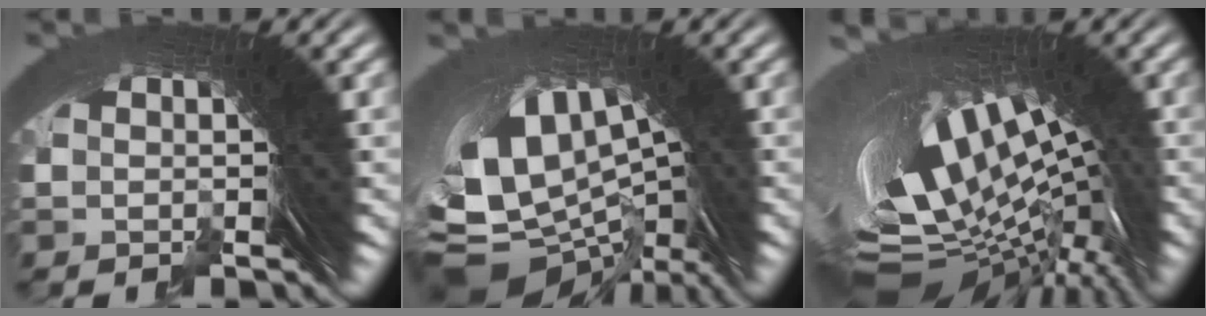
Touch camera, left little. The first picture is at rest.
{"total": 14.4, "force": [-3.2, 9.9, 10.0], "torque": [-0.218, -0.075, -0.018]}
{"total": 19.4, "force": [-1.2, 11.6, 15.4], "torque": [-0.289, -0.051, 0.004]}